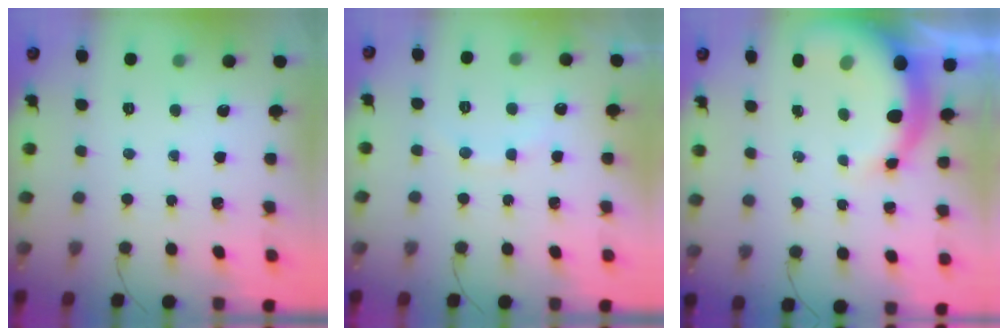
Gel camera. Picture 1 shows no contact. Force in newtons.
{"total": 7.2, "press": 7.1, "slide": 1.3}
{"total": 8.6, "press": 8.5, "slide": 1.6}